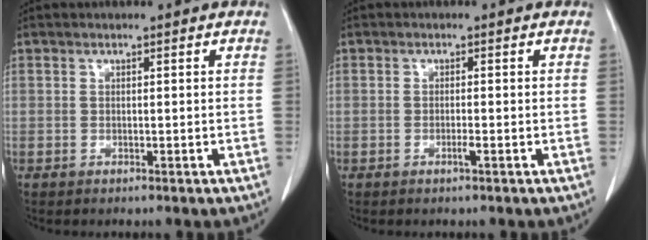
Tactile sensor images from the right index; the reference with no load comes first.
{"total": 1.1, "force": [-0.5, 0.0, 1.0], "torque": [-0.021, -0.001, -0.008]}